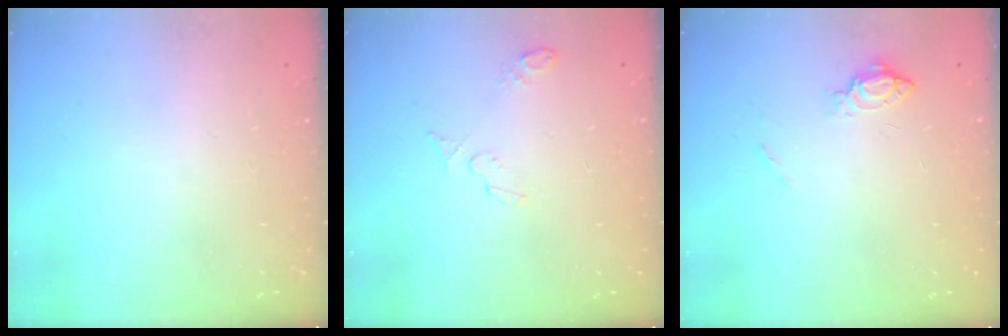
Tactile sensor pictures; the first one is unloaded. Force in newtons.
{"total": 4.7, "press": 4.6, "slide": 1.2}
{"total": 6.4, "press": 6.4, "slide": 0.7}